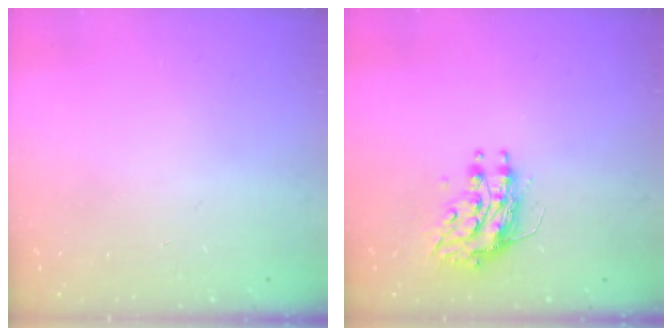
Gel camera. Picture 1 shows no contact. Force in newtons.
{"total": 10.2, "press": 10.2, "slide": 0.7}